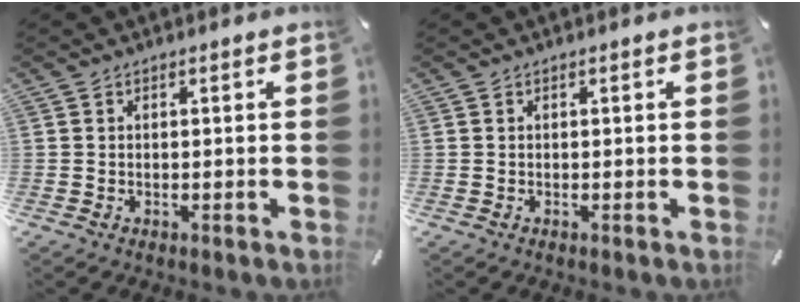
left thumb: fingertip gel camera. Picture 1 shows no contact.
{"total": 0.0}